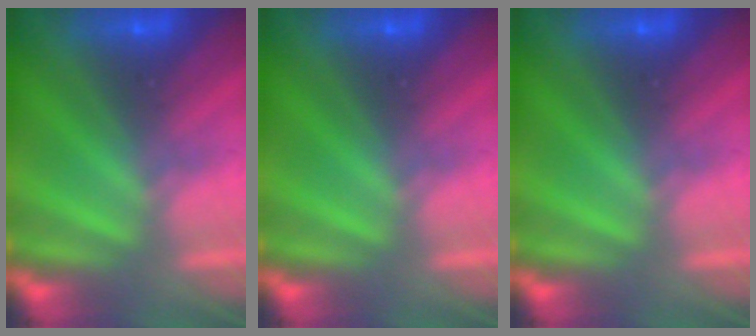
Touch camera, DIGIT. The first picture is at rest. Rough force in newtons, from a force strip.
{"total": 0.0}
{"total": 0.0}